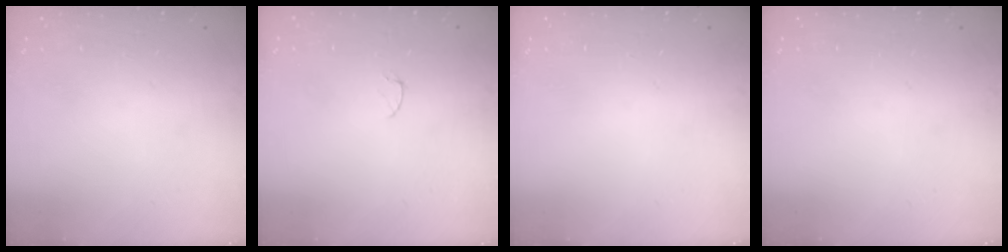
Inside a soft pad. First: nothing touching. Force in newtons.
{"total": 2.9, "press": 2.9, "slide": 0.3}
{"total": 0.0}
{"total": 0.0}